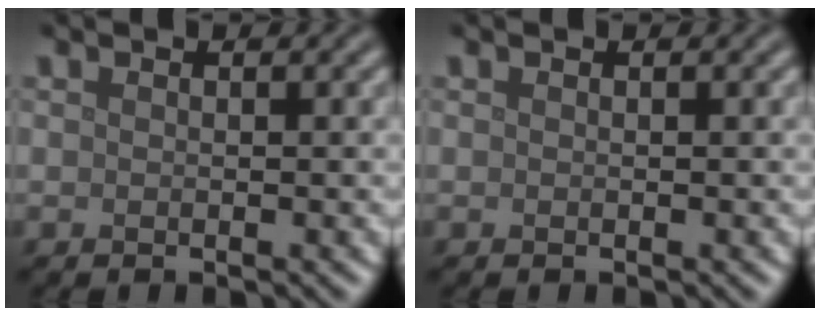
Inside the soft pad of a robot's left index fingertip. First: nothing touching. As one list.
[{"total": 0.0}]